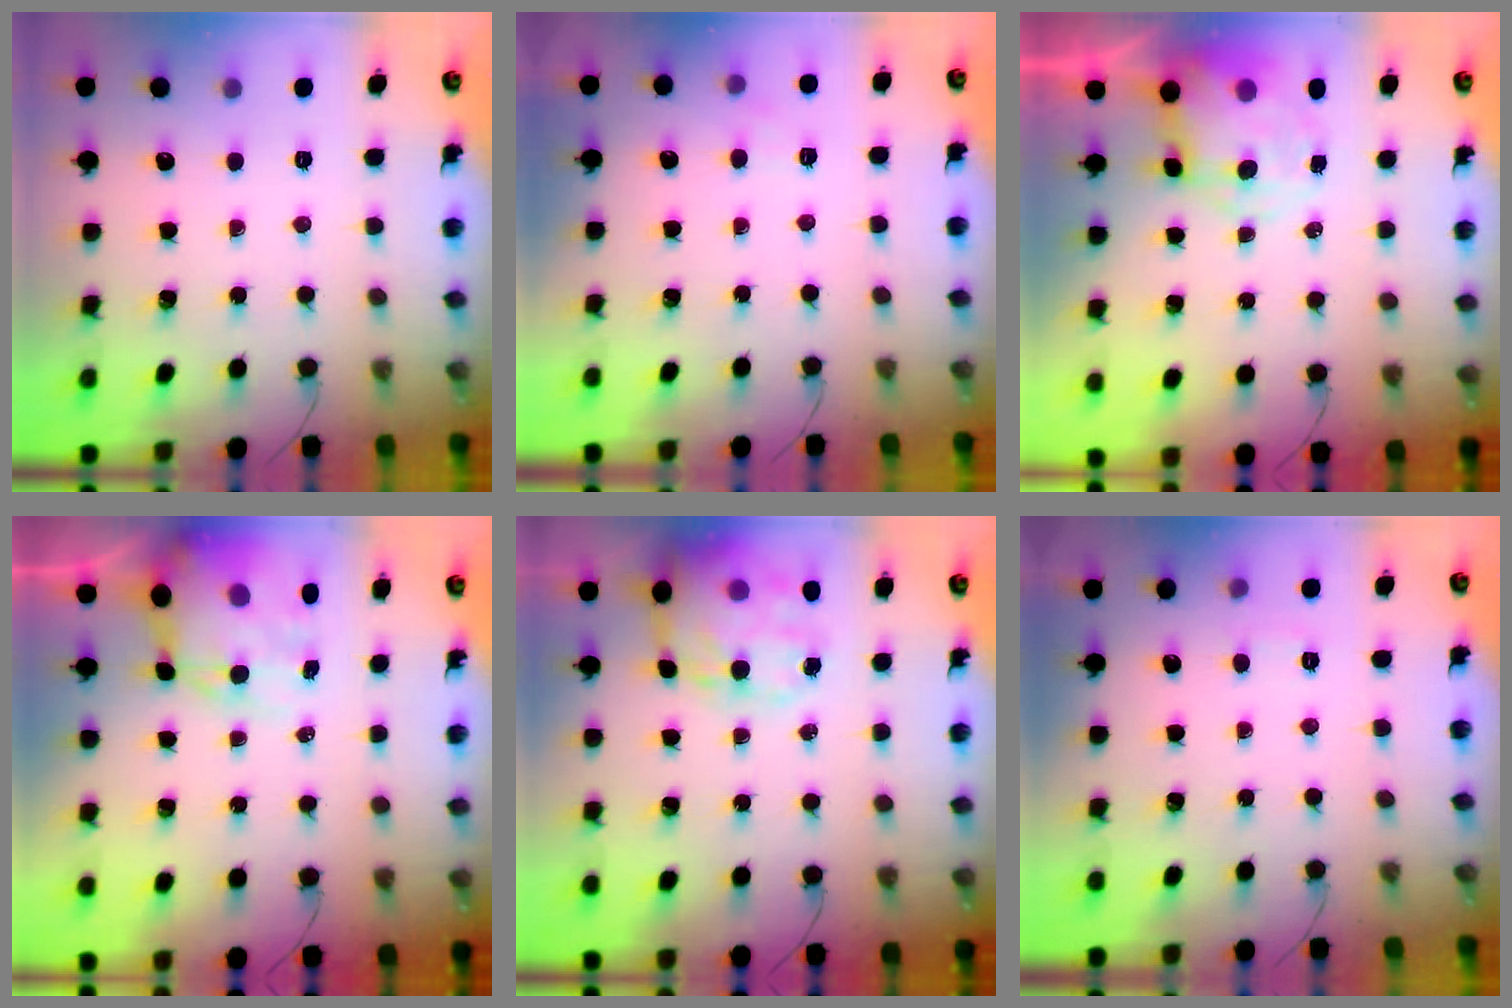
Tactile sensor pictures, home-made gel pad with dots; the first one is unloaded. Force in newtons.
{"total": 5.0, "press": 4.9, "slide": 1.2}
{"total": 9.2, "press": 9.0, "slide": 2.3}
{"total": 11.9, "press": 11.5, "slide": 2.8}
{"total": 16.3, "press": 15.8, "slide": 4.1}
{"total": 2.0, "press": 1.7, "slide": 1.0}